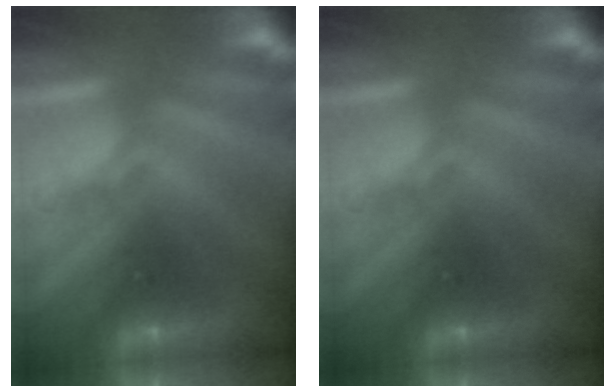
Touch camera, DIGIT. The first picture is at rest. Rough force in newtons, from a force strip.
{"total": 0.0}